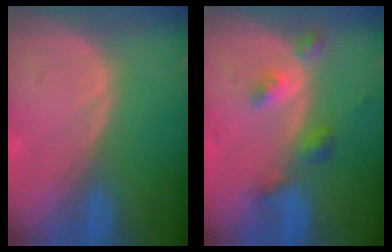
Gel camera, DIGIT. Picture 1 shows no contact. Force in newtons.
{"total": 4.6, "press": 4.2, "slide": 1.7}